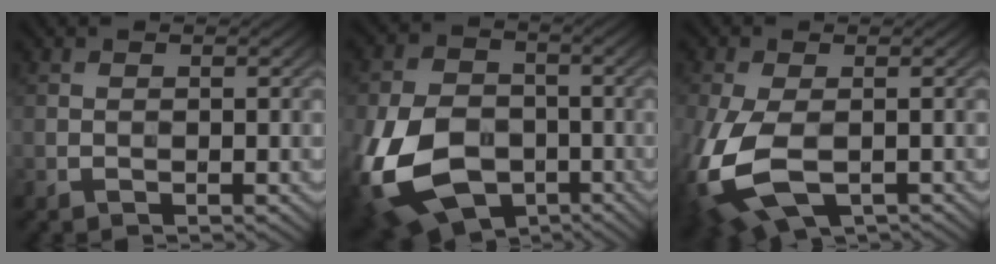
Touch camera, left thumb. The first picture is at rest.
{"total": 17.2, "force": [-6.3, 11.8, 10.8], "torque": [-0.273, -0.049, -0.111]}
{"total": 11.9, "force": [-3.9, 6.6, 9.1], "torque": [-0.255, -0.039, -0.061]}